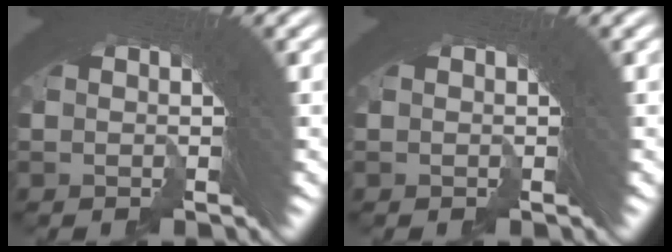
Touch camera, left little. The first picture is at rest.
{"total": 0.0}